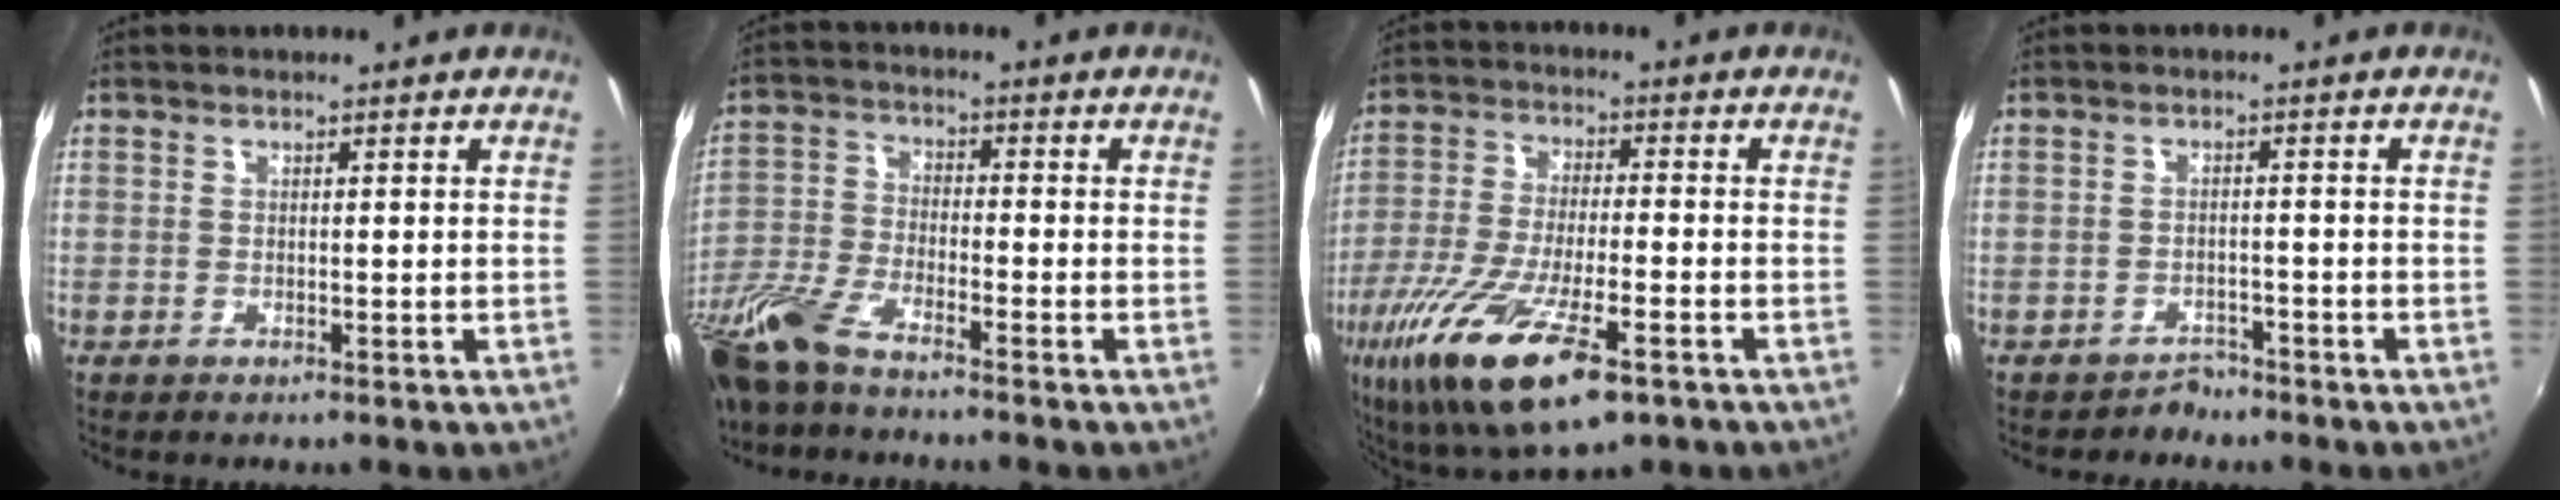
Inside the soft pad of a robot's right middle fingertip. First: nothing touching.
{"total": 12.0, "force": [-9.3, 2.7, 7.0], "torque": [-0.165, -0.020, -0.193]}
{"total": 19.8, "force": [-10.2, 6.0, 15.9], "torque": [-0.326, -0.064, -0.182]}
{"total": 2.6, "force": [-2.2, 1.3, -0.2], "torque": [0.000, 0.002, -0.036]}